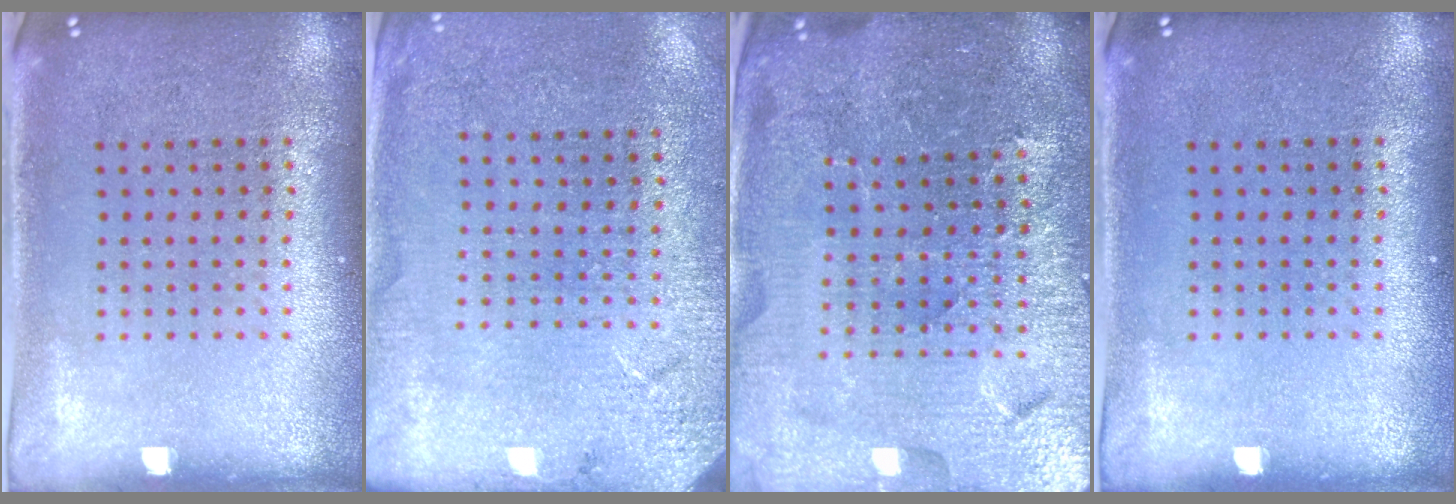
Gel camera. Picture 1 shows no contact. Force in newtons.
{"total": 2.6, "press": 2.6, "slide": 0.4}
{"total": 5.4, "press": 4.9, "slide": 2.2}
{"total": 0.0}